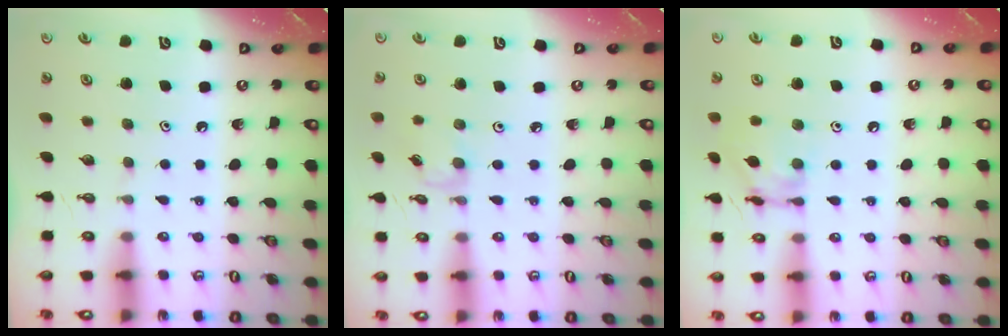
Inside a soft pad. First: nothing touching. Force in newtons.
{"total": 2.8, "press": 2.8, "slide": 0.4}
{"total": 12.3, "press": 12.3, "slide": 0.9}